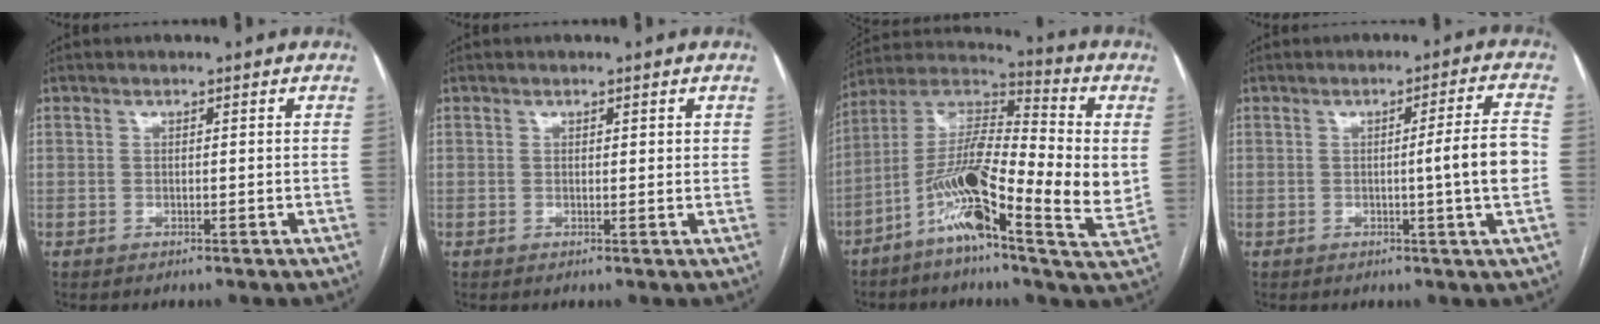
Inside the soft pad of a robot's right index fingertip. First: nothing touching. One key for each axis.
{"total": 1.1, "fx": 0.6, "fy": 0.4, "fz": 0.8, "tx": -0.012, "ty": 0.000, "tz": 0.007}
{"total": 17.9, "fx": -3.0, "fy": 3.6, "fz": 17.3, "tx": -0.309, "ty": 0.010, "tz": -0.066}
{"total": 6.8, "fx": -0.7, "fy": -1.0, "fz": 6.7, "tx": -0.091, "ty": 0.001, "tz": -0.012}